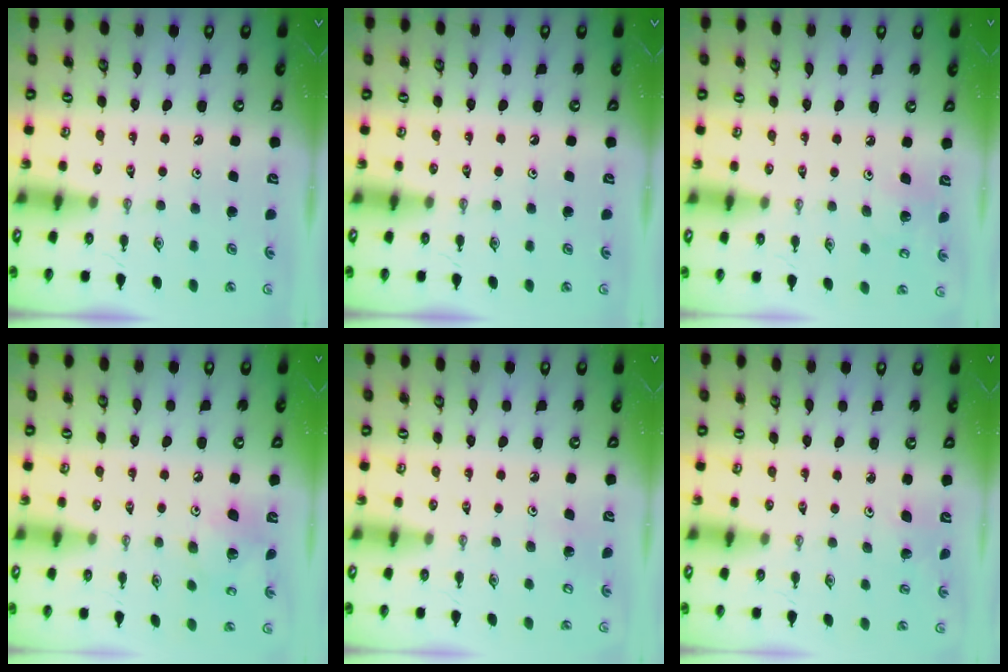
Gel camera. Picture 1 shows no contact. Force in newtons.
{"total": 0.0}
{"total": 5.4, "press": 5.4, "slide": 0.9}
{"total": 9.7, "press": 9.7, "slide": 0.6}
{"total": 4.3, "press": 4.3, "slide": 0.4}
{"total": 2.8, "press": 2.7, "slide": 1.0}